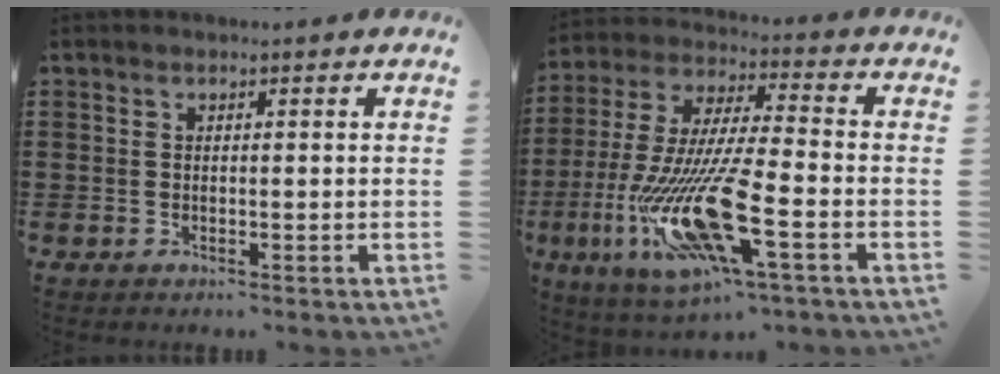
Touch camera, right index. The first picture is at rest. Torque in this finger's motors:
{"motor_torque": [2.14, 0.00, 1.05, 0.21]}